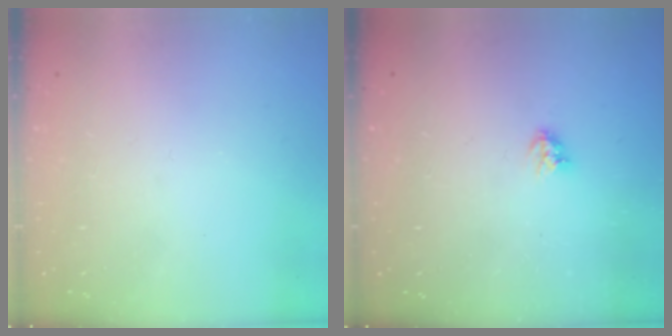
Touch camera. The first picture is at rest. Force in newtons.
{"total": 3.4, "press": 3.4, "slide": 0.4}